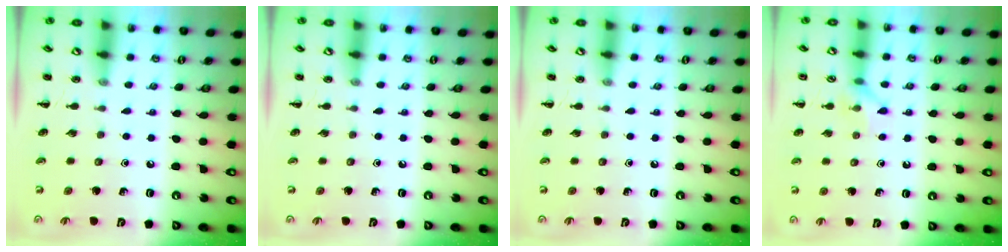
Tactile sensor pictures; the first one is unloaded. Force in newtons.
{"total": 0.0}
{"total": 0.0}
{"total": 7.0, "press": 6.9, "slide": 0.7}